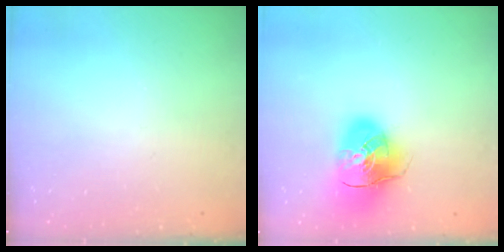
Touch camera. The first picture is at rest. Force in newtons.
{"total": 16.2, "press": 16.0, "slide": 2.6}